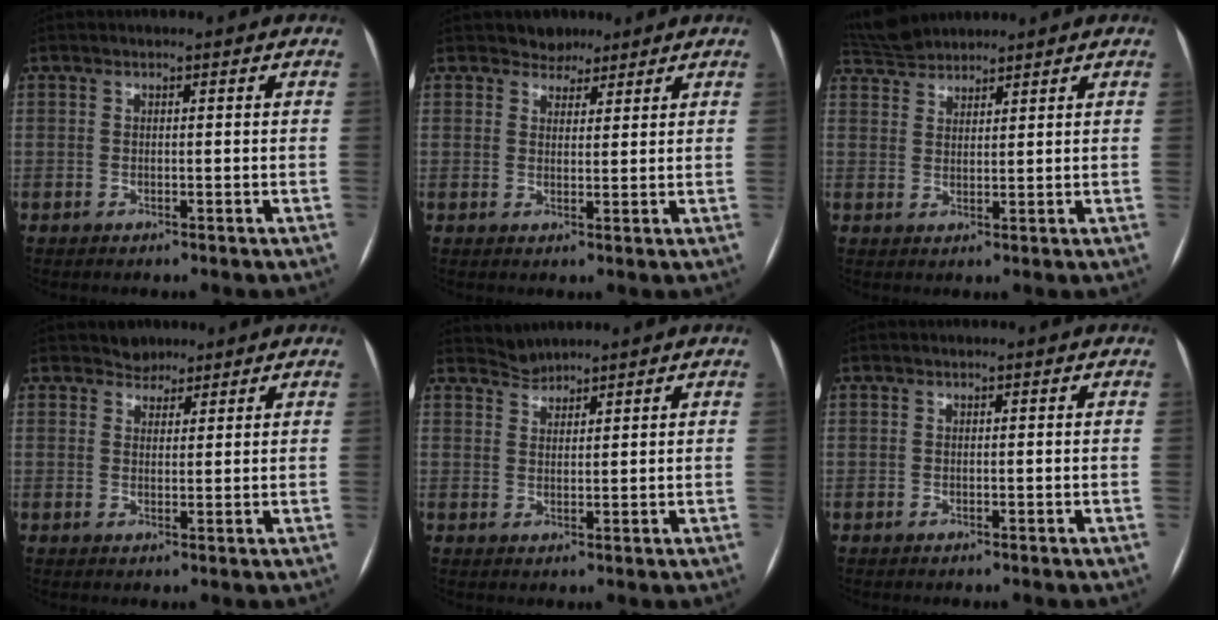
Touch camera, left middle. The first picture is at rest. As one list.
[{"total": 3.1, "force": [2.5, 1.8, 0.0], "torque": [0.004, 0.004, 0.037]}, {"total": 5.2, "force": [5.1, 1.0, 0.5], "torque": [-0.018, 0.028, 0.099]}, {"total": 2.5, "force": [2.1, 1.4, -0.2], "torque": [0.006, 0.004, 0.030]}, {"total": 2.2, "force": [2.1, 0.0, -0.7], "torque": [0.007, 0.004, 0.046]}, {"total": 0.0}]